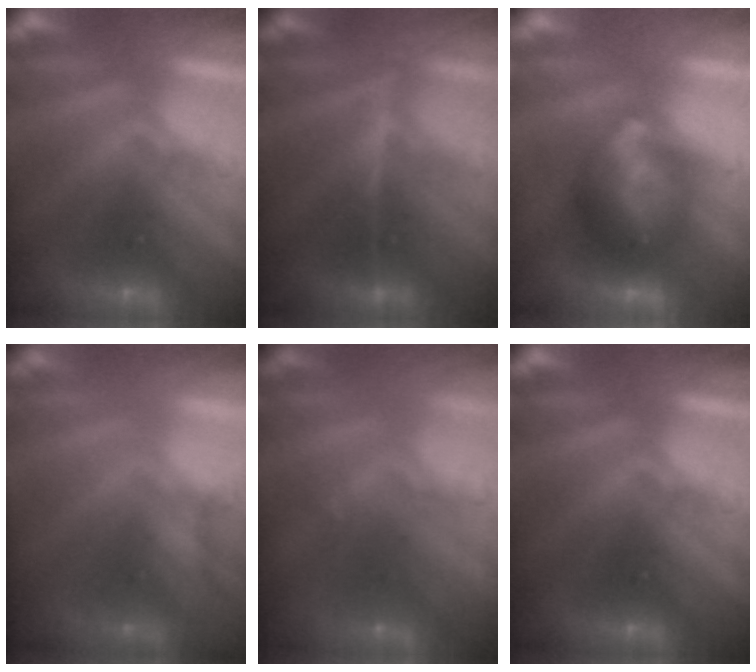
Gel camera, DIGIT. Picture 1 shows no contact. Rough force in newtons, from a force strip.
{"total": 2.4}
{"total": 7.8}
{"total": 1.7}
{"total": 5.8}
{"total": 0.0}